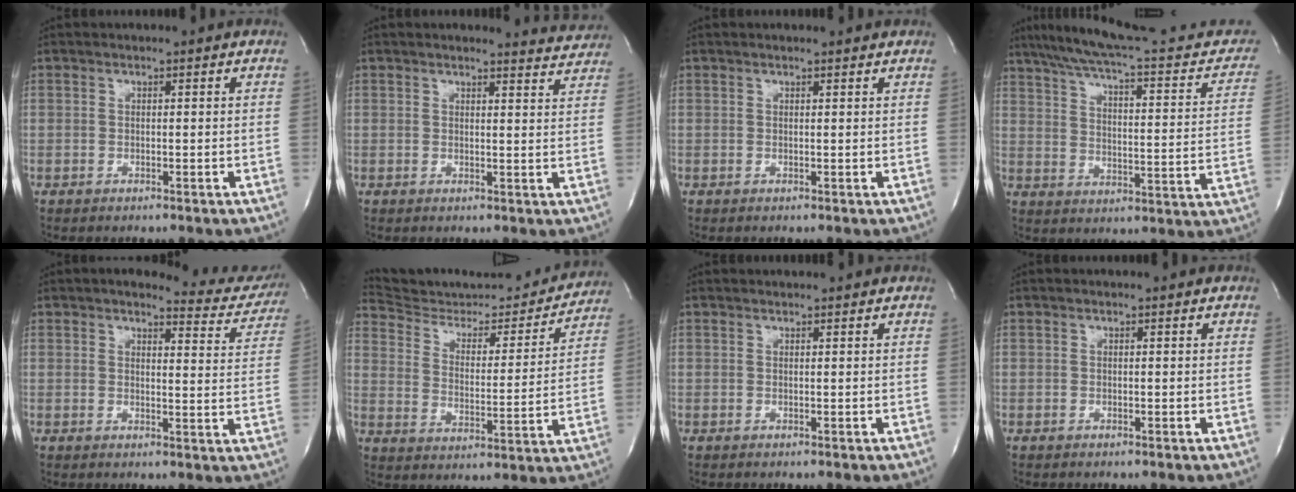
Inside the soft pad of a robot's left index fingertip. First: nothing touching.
{"total": 4.4, "force": [4.4, 0.1, -0.3], "torque": [-0.002, -0.027, 0.032]}
{"total": 1.4, "force": [1.4, 0.1, 0.3], "torque": [-0.010, 0.003, 0.013]}
{"total": 24.5, "force": [20.9, 4.2, 12.2], "torque": [-0.182, -0.012, 0.267]}
{"total": 10.2, "force": [9.6, 2.0, 2.7], "torque": [-0.016, -0.031, 0.091]}
{"total": 20.0, "force": [19.3, 3.8, 3.9], "torque": [-0.052, -0.033, 0.271]}
{"total": 0.9, "force": [0.9, 0.0, 0.0], "torque": [-0.005, 0.006, 0.014]}
{"total": 0.0}